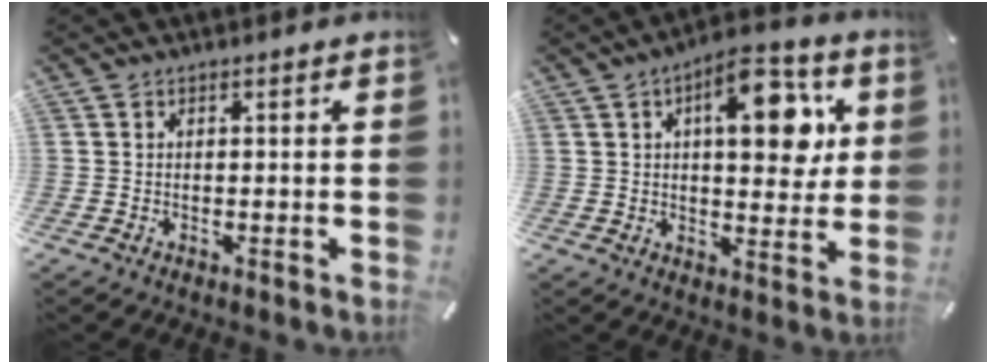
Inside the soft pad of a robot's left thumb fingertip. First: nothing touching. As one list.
[{"total": 15.0, "force": [5.5, 7.2, 11.9], "torque": [-0.150, -0.015, 0.085]}]